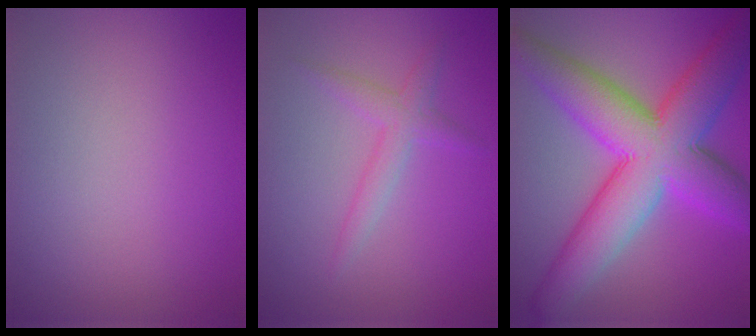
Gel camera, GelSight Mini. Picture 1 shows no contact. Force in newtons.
{"total": 1.9, "press": 1.9, "slide": 0.1}
{"total": 11.6, "press": 11.6, "slide": 0.3}